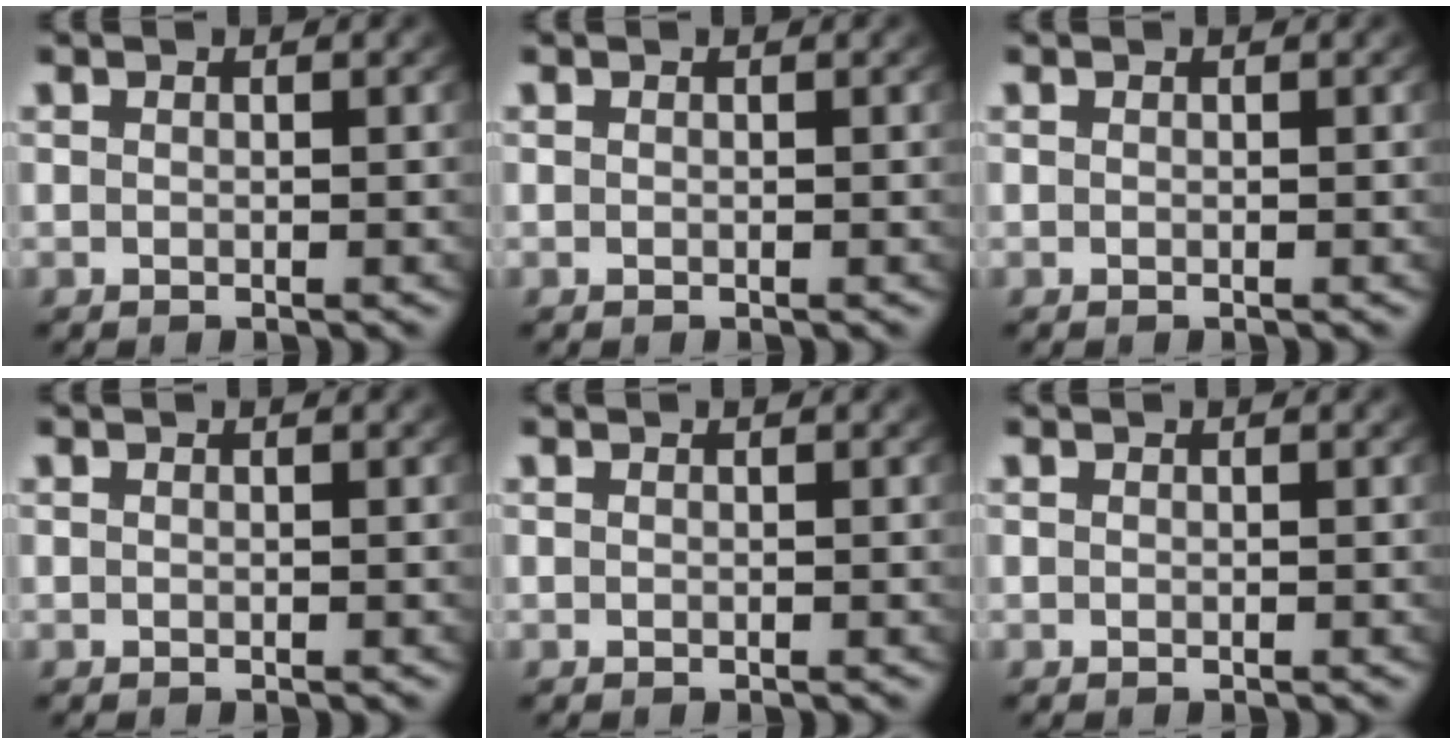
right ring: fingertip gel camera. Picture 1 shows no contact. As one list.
[{"total": 0.0}, {"total": 0.0}, {"total": 0.0}, {"total": 0.0}, {"total": 0.0}]